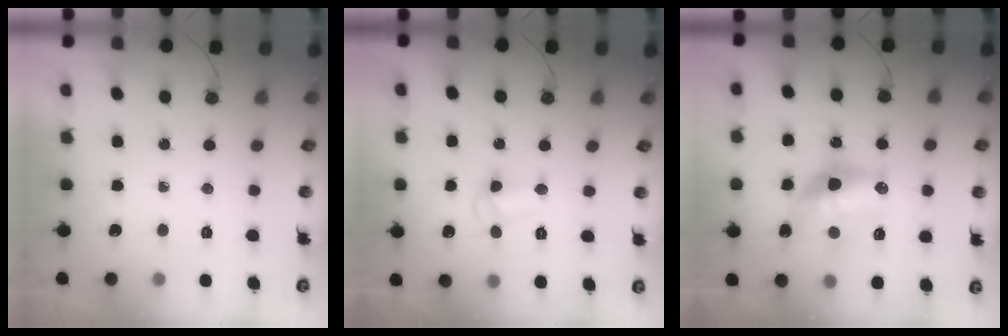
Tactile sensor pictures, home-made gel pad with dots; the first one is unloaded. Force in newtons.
{"total": 4.7, "press": 4.6, "slide": 0.8}
{"total": 13.7, "press": 13.6, "slide": 1.2}